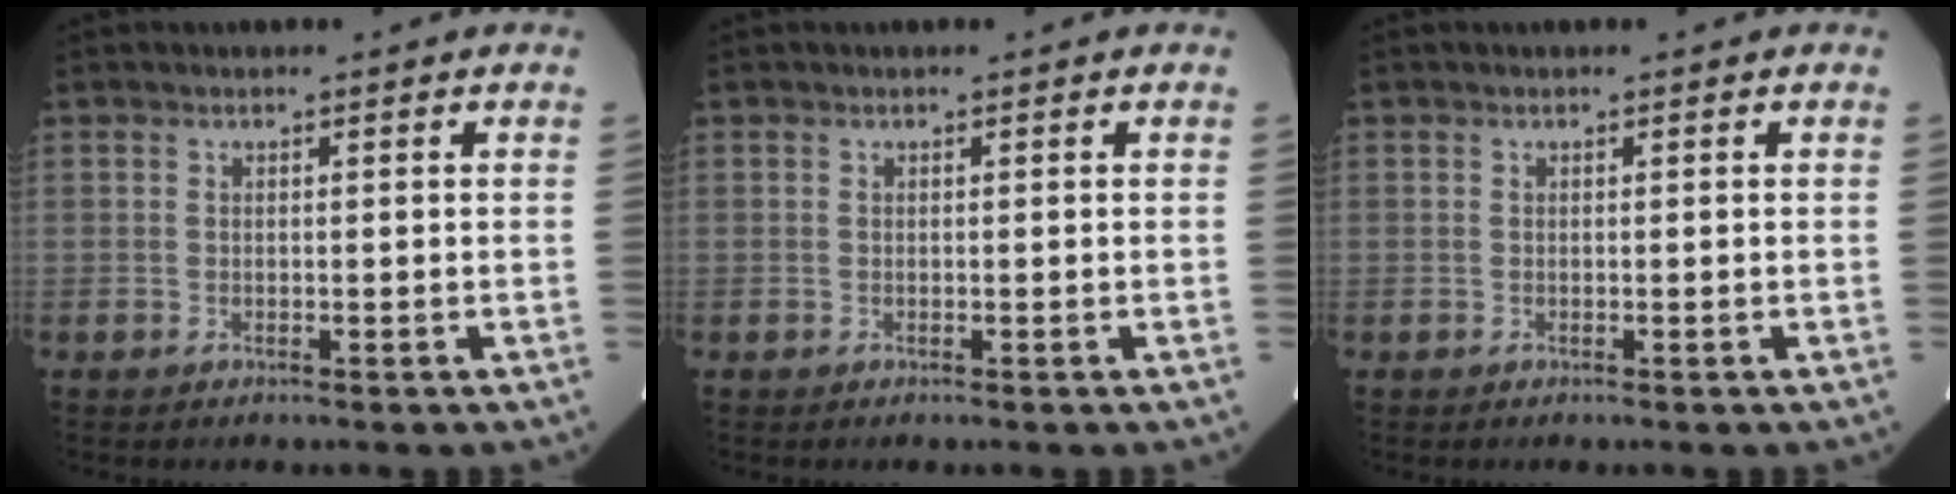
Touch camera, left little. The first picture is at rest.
{"total": 0.0}
{"total": 0.0}